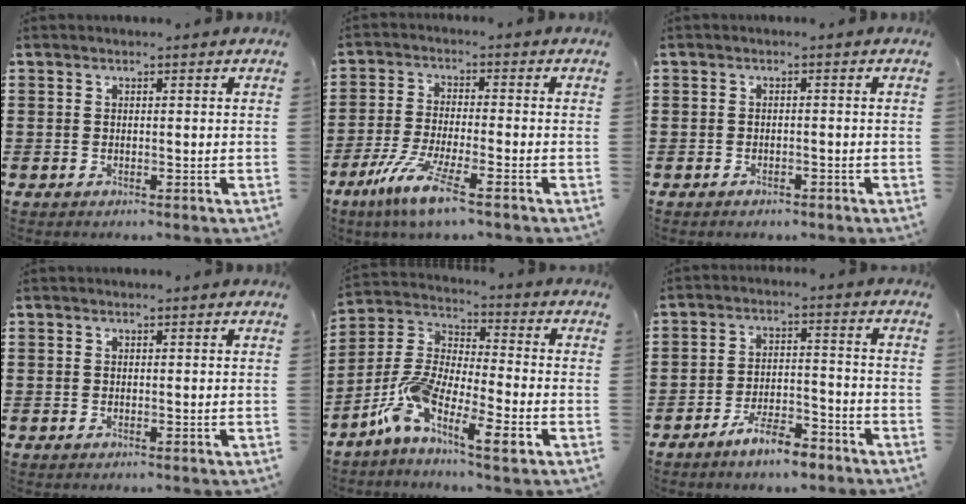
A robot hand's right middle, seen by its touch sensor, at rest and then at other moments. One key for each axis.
{"total": 7.6, "fx": -4.9, "fy": 0.7, "fz": 5.8, "tx": -0.125, "ty": -0.014, "tz": -0.094}
{"total": 1.0, "fx": -0.9, "fy": 0.4, "fz": 0.0, "tx": -0.002, "ty": 0.003, "tz": -0.021}
{"total": 0.0}
{"total": 9.7, "fx": -6.0, "fy": 2.1, "fz": 7.3, "tx": -0.179, "ty": -0.021, "tz": -0.126}
{"total": 6.8, "fx": -5.6, "fy": 1.5, "fz": 3.4, "tx": -0.066, "ty": 0.007, "tz": -0.107}